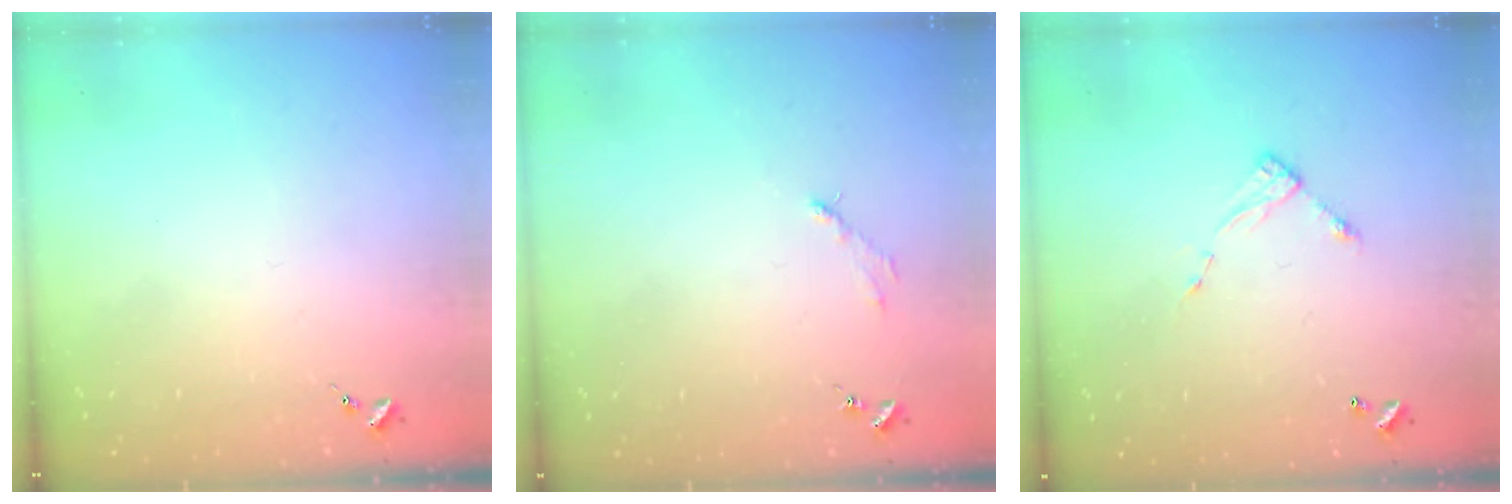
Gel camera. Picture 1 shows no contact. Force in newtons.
{"total": 2.6, "press": 2.6, "slide": 0.3}
{"total": 6.0, "press": 6.0, "slide": 0.4}